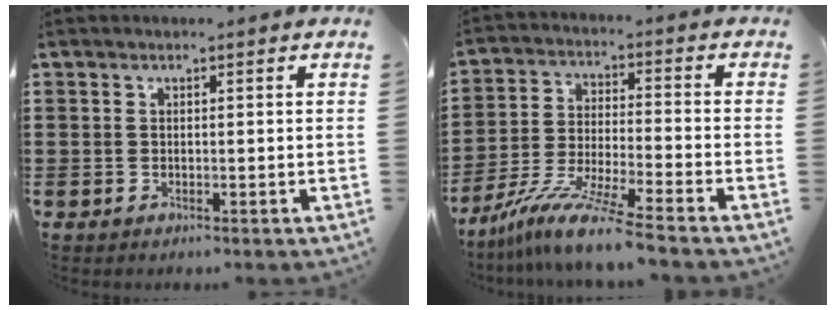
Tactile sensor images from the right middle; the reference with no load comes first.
{"total": 10.1, "force": [-8.5, -0.4, 5.4], "torque": [-0.108, -0.004, -0.171]}